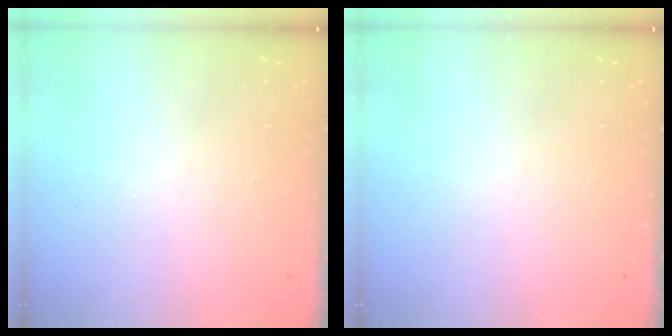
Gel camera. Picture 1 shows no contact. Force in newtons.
{"total": 0.0}